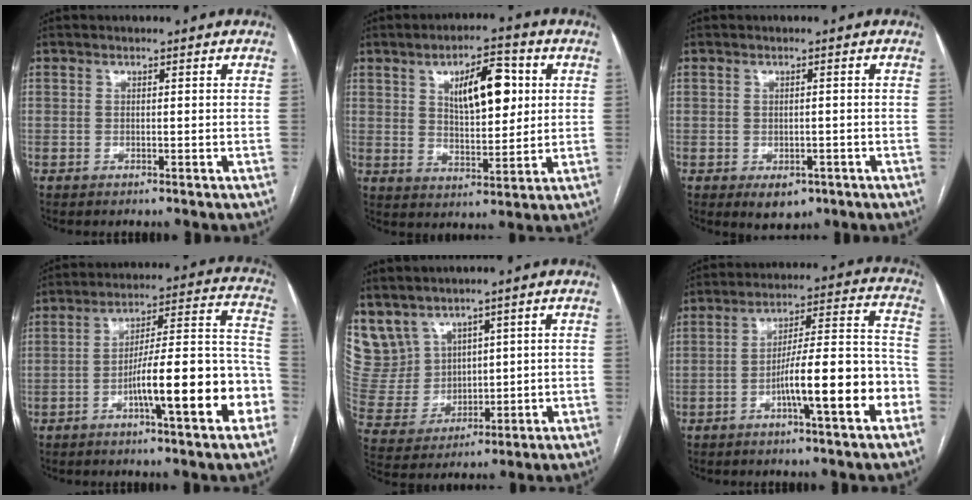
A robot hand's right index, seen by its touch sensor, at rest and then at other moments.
{"total": 10.5, "force": [3.3, 4.0, 9.1], "torque": [-0.143, 0.011, 0.058]}
{"total": 3.7, "force": [-1.8, 2.5, 2.1], "torque": [-0.021, -0.001, -0.012]}
{"total": 16.7, "force": [-6.1, 2.2, 15.4], "torque": [-0.214, 0.023, -0.089]}
{"total": 9.6, "force": [6.7, 6.6, 2.0], "torque": [-0.067, 0.027, 0.164]}
{"total": 13.9, "force": [-5.3, 1.3, 12.8], "torque": [-0.194, 0.019, -0.079]}